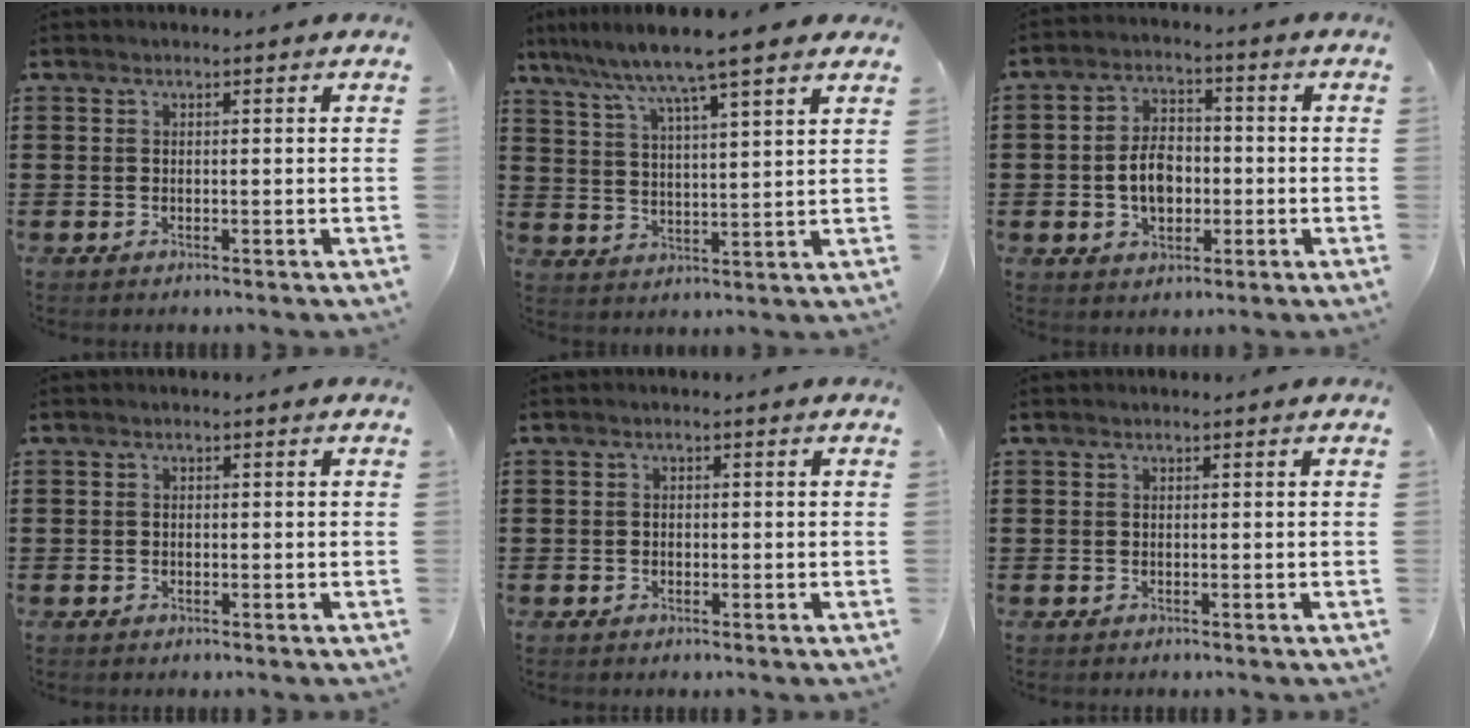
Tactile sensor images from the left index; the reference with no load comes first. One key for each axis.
{"total": 7.3, "fx": 6.1, "fy": -0.6, "fz": 3.9, "tx": -0.099, "ty": -0.032, "tz": 0.101}
{"total": 6.1, "fx": -1.0, "fy": 4.1, "fz": 4.5, "tx": -0.077, "ty": 0.003, "tz": -0.024}
{"total": 0.6, "fx": -0.2, "fy": 0.5, "fz": 0.2, "tx": -0.007, "ty": 0.002, "tz": -0.005}
{"total": 0.8, "fx": -0.2, "fy": 0.7, "fz": 0.3, "tx": -0.009, "ty": 0.003, "tz": -0.006}
{"total": 0.0}